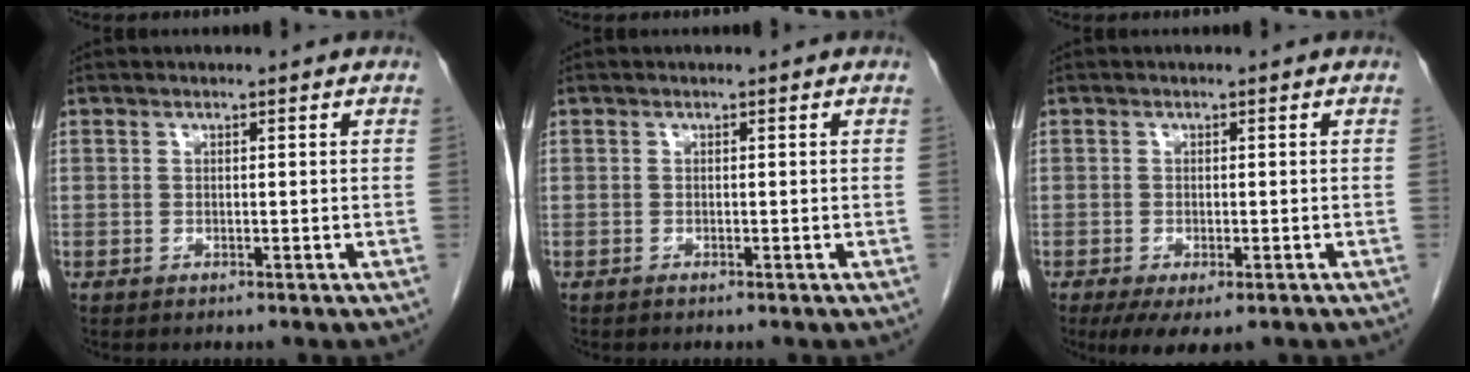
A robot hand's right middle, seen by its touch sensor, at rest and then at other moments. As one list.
[{"total": 0.0}, {"total": 5.7, "force": [-3.6, 2.2, 3.9], "torque": [-0.057, -0.013, -0.056]}]